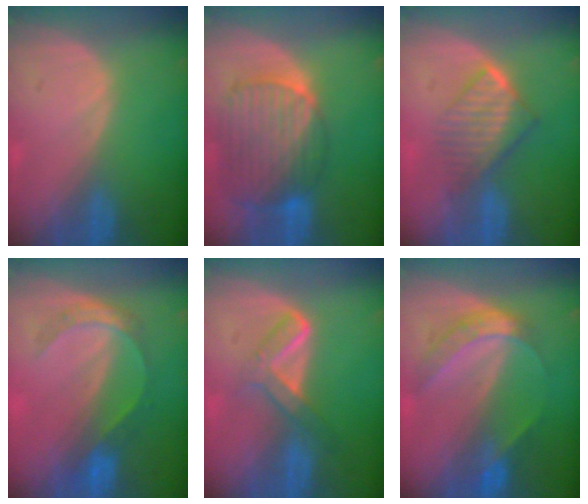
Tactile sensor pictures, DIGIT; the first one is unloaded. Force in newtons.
{"total": 10.7, "press": 9.2, "slide": 5.4}
{"total": 6.6, "press": 5.9, "slide": 3.0}
{"total": 5.0, "press": 4.8, "slide": 1.2}
{"total": 5.2, "press": 4.9, "slide": 2.0}
{"total": 6.2, "press": 5.3, "slide": 3.2}